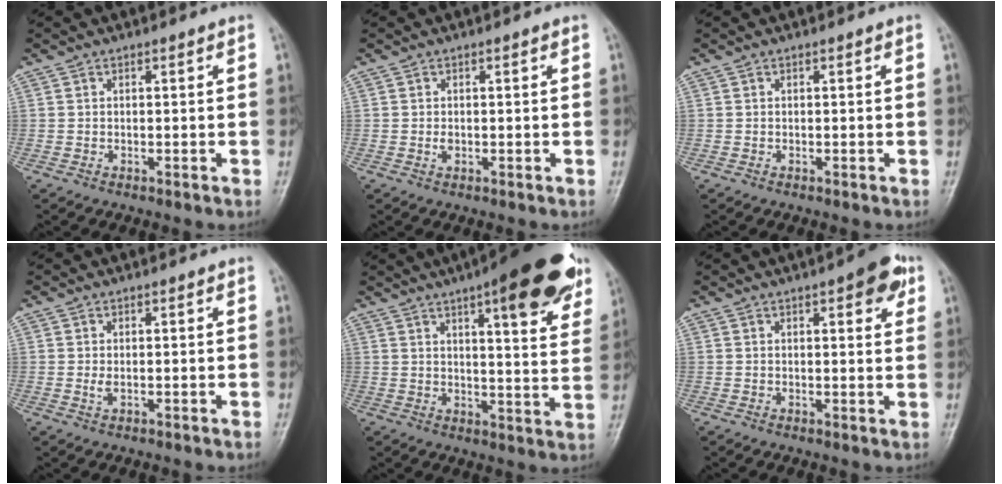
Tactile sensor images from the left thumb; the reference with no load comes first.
{"total": 1.2, "force": [0.1, 0.7, 0.9], "torque": [-0.012, 0.002, 0.002]}
{"total": 0.0}
{"total": 1.4, "force": [0.3, 0.5, 1.3], "torque": [-0.026, 0.002, 0.009]}
{"total": 20.0, "force": [11.7, 5.3, 15.3], "torque": [-0.179, -0.037, 0.150]}
{"total": 6.4, "force": [3.2, 2.2, 5.1], "torque": [-0.048, -0.008, 0.033]}